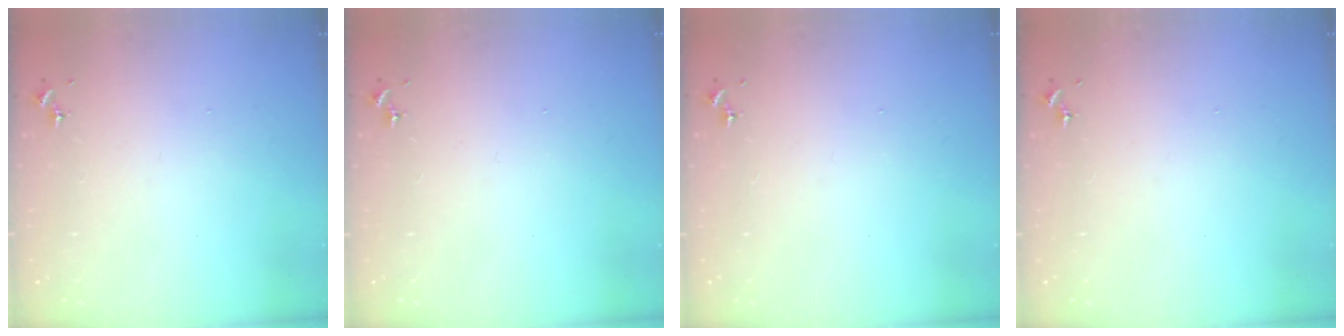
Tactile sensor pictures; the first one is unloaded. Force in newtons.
{"total": 0.0}
{"total": 0.0}
{"total": 0.0}